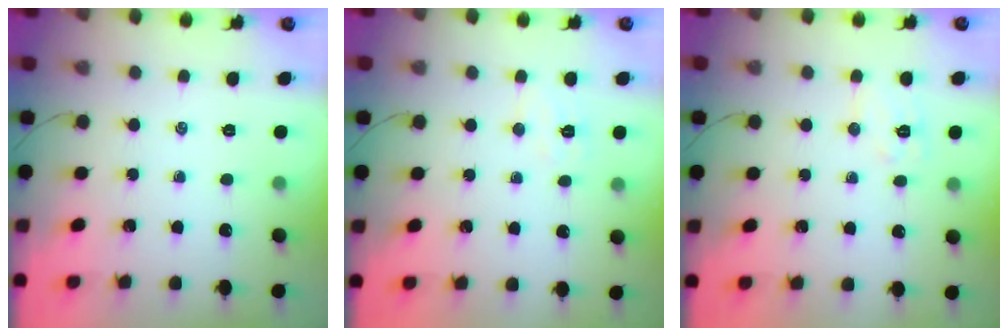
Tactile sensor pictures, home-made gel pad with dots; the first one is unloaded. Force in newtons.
{"total": 5.2, "press": 5.1, "slide": 0.9}
{"total": 6.8, "press": 6.7, "slide": 0.9}